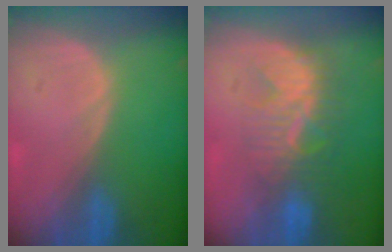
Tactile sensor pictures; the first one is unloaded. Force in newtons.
{"total": 8.1, "press": 7.9, "slide": 1.8}